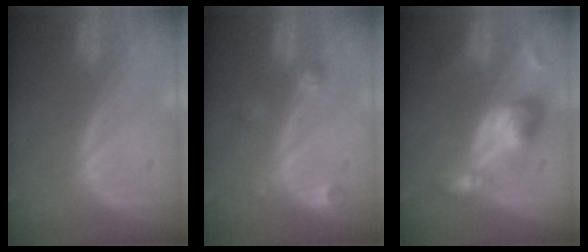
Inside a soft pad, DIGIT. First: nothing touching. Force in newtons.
{"total": 2.6, "press": 2.6, "slide": 0.2}
{"total": 6.2, "press": 6.0, "slide": 1.5}